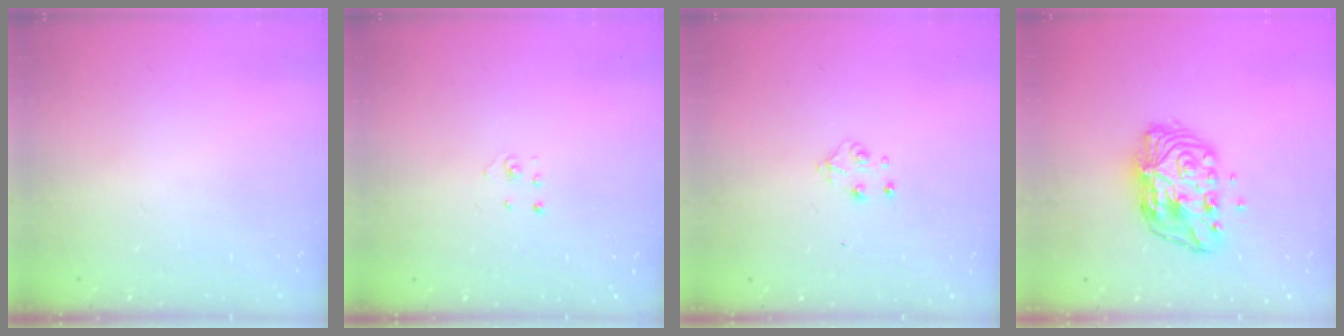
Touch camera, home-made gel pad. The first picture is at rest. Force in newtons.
{"total": 1.5, "press": 1.5, "slide": 0.1}
{"total": 4.4, "press": 4.4, "slide": 0.7}
{"total": 12.5, "press": 12.5, "slide": 1.0}